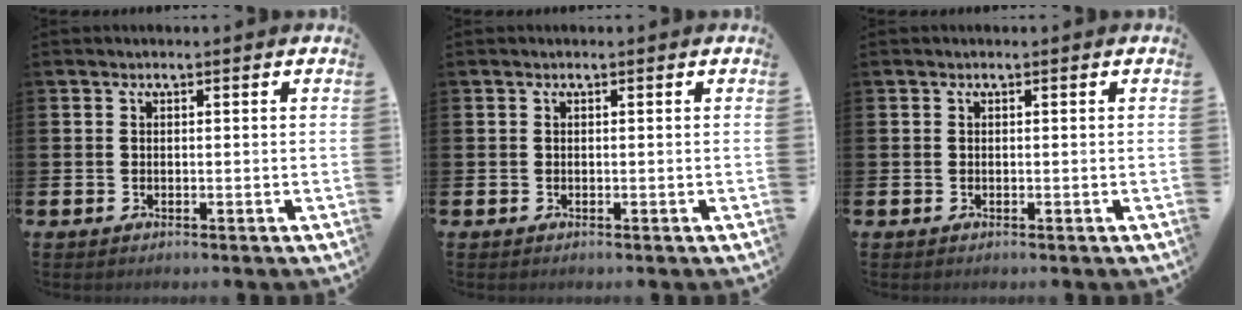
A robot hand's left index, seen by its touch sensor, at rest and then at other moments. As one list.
[{"total": 0.0}, {"total": 0.0}]